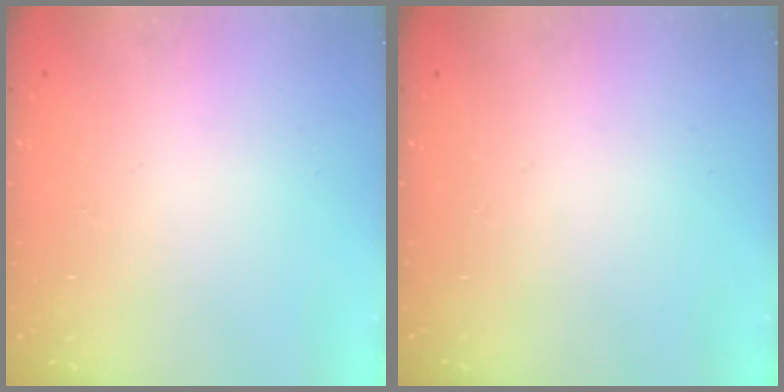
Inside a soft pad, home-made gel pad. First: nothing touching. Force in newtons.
{"total": 0.0}